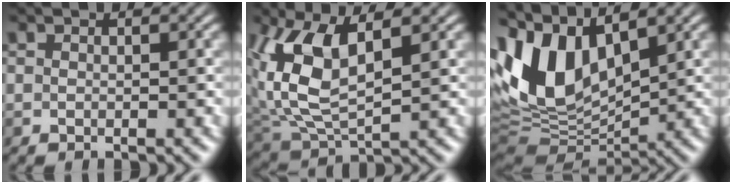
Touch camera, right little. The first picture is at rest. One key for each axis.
{"total": 7.7, "fx": 1.9, "fy": 3.7, "fz": 6.4, "tx": -0.145, "ty": -0.001, "tz": 0.035}
{"total": 11.2, "fx": 4.0, "fy": 6.3, "fz": 8.4, "tx": -0.181, "ty": 0.025, "tz": 0.067}